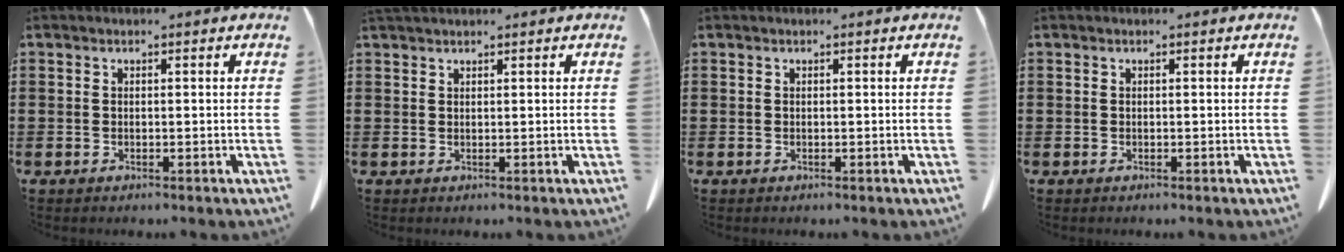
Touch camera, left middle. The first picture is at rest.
{"total": 1.0, "force": [1.0, 0.0, 0.3], "torque": [-0.008, -0.002, 0.020]}
{"total": 0.0}
{"total": 0.0}